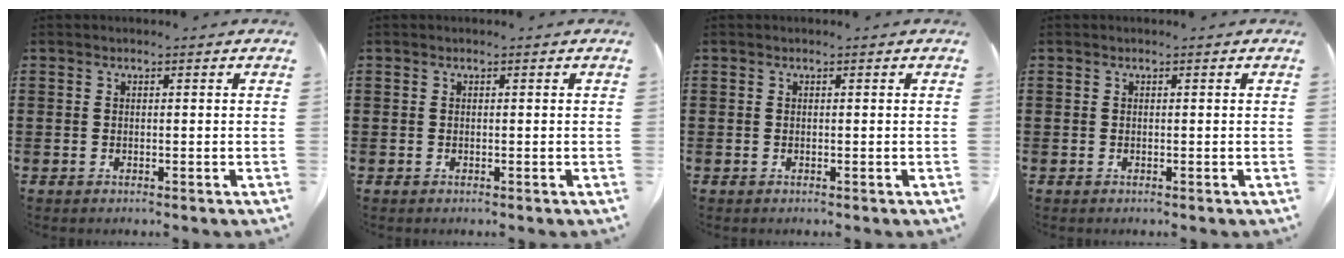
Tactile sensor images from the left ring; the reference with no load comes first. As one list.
[{"total": 0.0}, {"total": 0.0}, {"total": 0.0}]